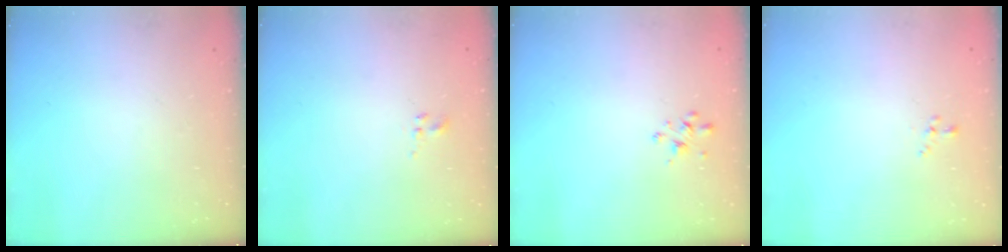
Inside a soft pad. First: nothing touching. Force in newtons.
{"total": 1.0, "press": 0.8, "slide": 0.6}
{"total": 2.0, "press": 2.0, "slide": 0.4}
{"total": 0.0}